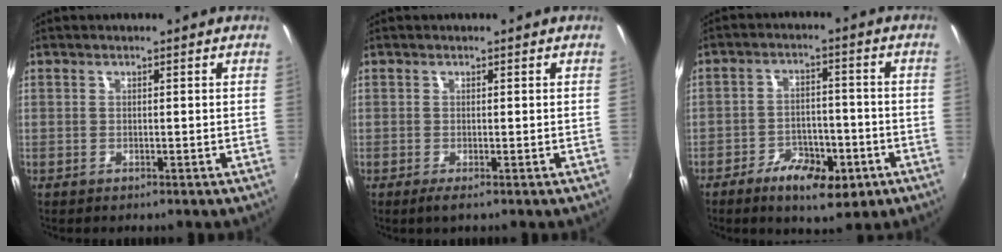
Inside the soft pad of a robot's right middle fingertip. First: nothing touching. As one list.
[{"total": 1.3, "force": [-0.6, -0.1, 1.1], "torque": [-0.023, -0.007, -0.012]}, {"total": 9.8, "force": [-5.6, 4.3, 6.8], "torque": [-0.138, 0.000, -0.081]}]